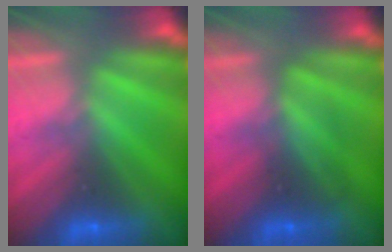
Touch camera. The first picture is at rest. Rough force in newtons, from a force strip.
{"total": 2.4}